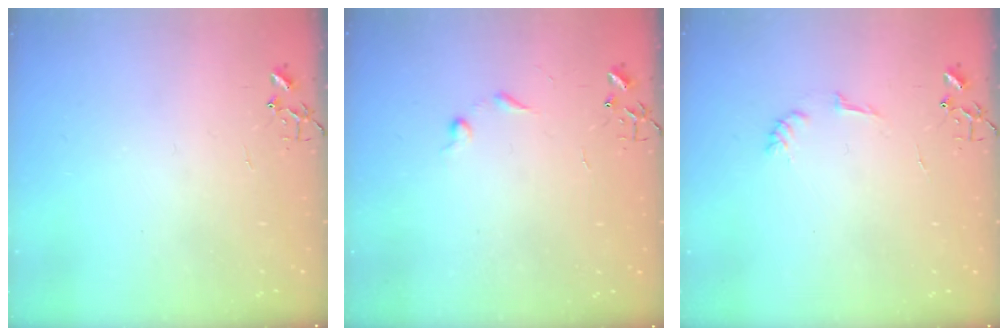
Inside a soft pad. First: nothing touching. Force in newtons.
{"total": 4.5, "press": 4.4, "slide": 0.7}
{"total": 4.3, "press": 4.3, "slide": 0.5}